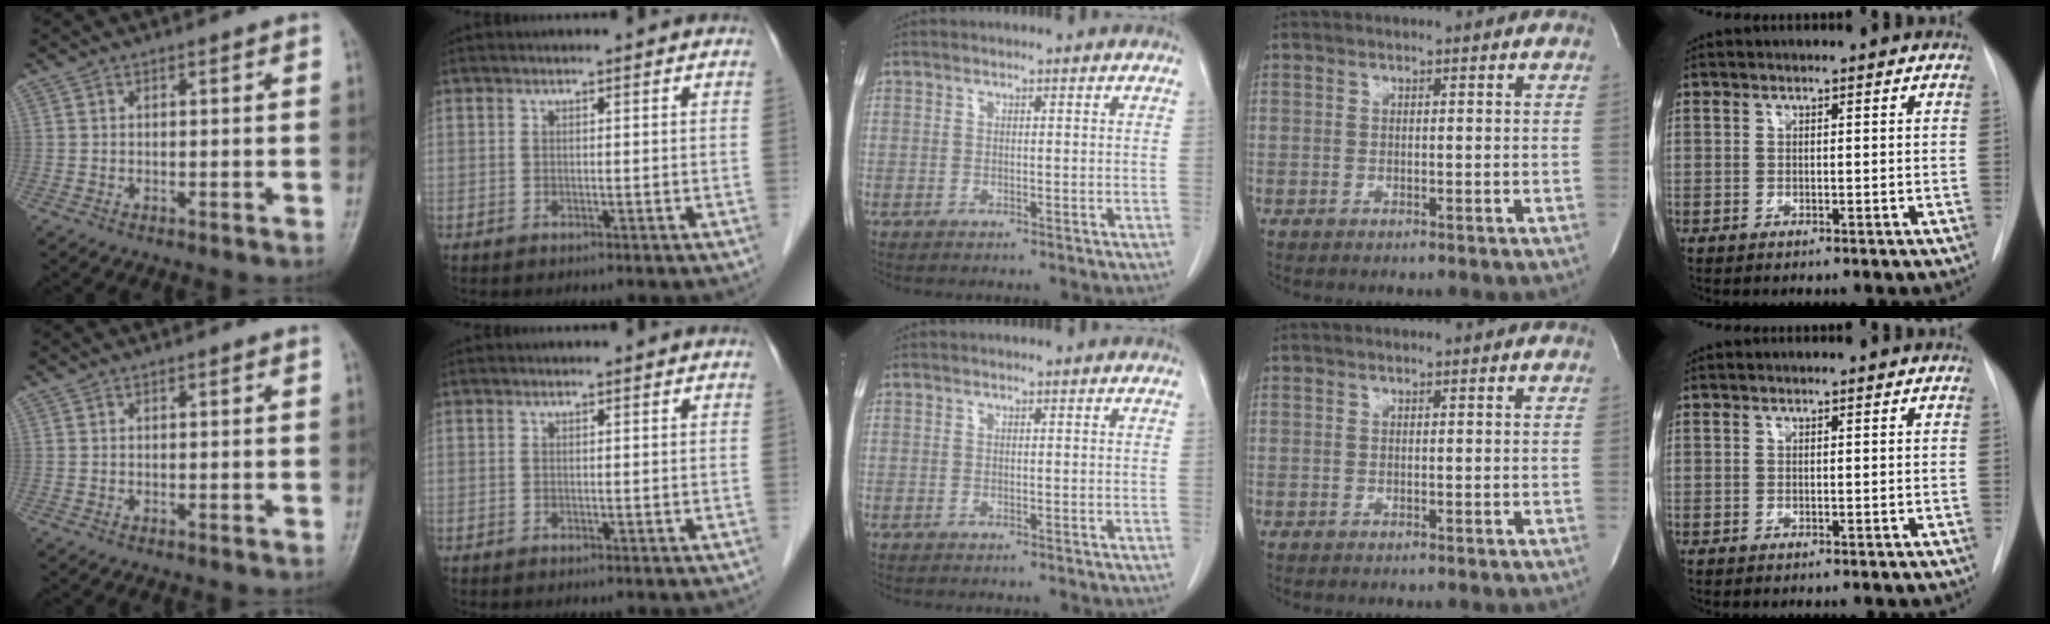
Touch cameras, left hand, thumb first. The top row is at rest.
{}